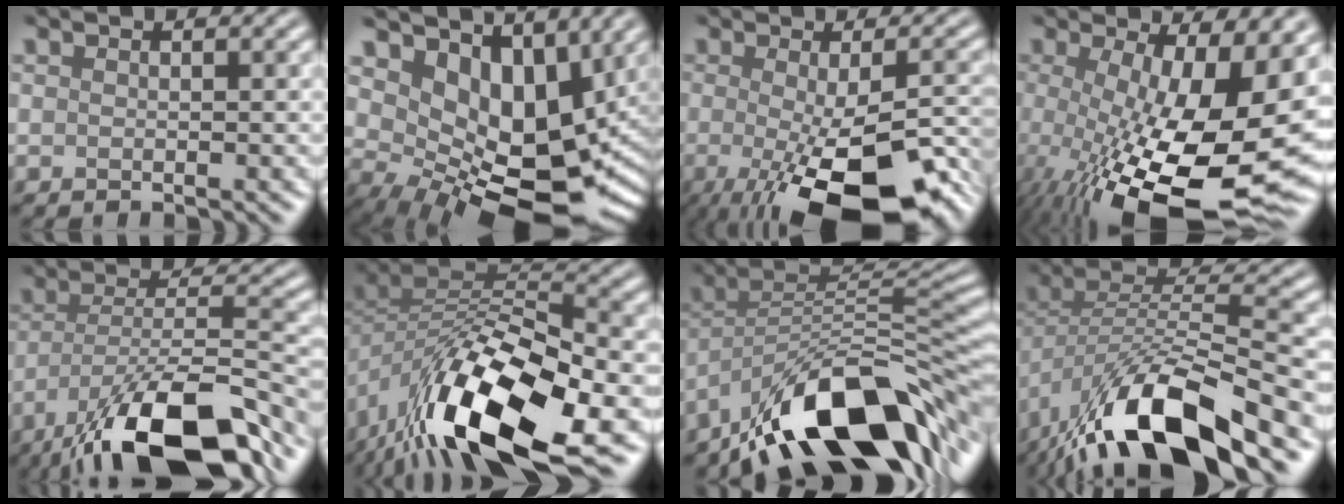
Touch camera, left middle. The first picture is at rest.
{"total": 11.6, "force": [3.0, 7.3, 8.5], "torque": [-0.098, -0.016, 0.066]}
{"total": 13.7, "force": [-5.3, 4.1, 12.0], "torque": [-0.159, -0.029, -0.075]}
{"total": 18.2, "force": [-3.4, 6.6, 16.7], "torque": [-0.254, -0.047, -0.033]}
{"total": 14.7, "force": [-10.2, 4.3, 9.6], "torque": [-0.169, -0.010, -0.172]}
{"total": 15.2, "force": [-8.4, 6.1, 11.1], "torque": [-0.210, -0.020, -0.144]}
{"total": 13.7, "force": [-8.6, 4.9, 9.5], "torque": [-0.142, 0.014, -0.158]}
{"total": 13.4, "force": [-8.1, 4.3, 9.7], "torque": [-0.172, -0.002, -0.147]}